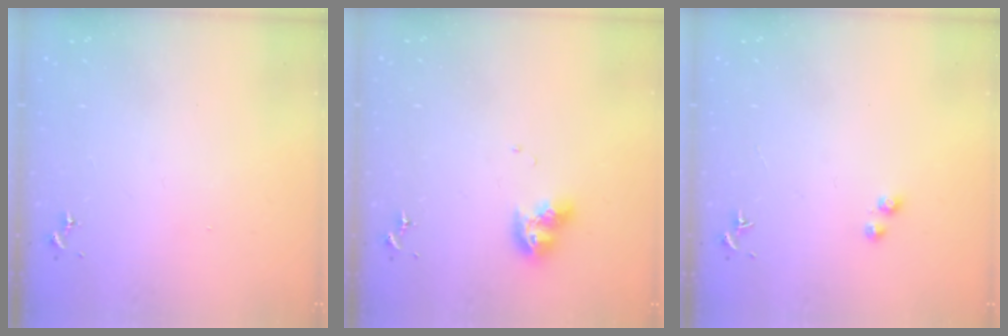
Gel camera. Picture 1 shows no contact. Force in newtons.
{"total": 9.7, "press": 9.7, "slide": 0.8}
{"total": 2.7, "press": 2.6, "slide": 0.9}